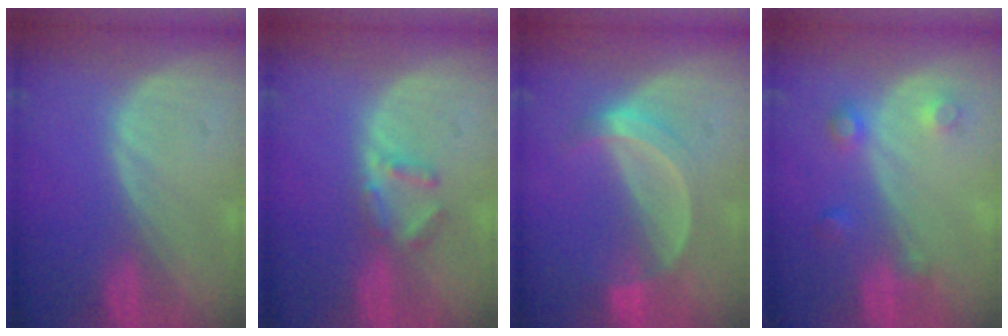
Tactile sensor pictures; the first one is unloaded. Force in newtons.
{"total": 3.0, "press": 3.0, "slide": 0.4}
{"total": 5.0, "press": 4.9, "slide": 0.7}
{"total": 3.6, "press": 3.2, "slide": 1.6}